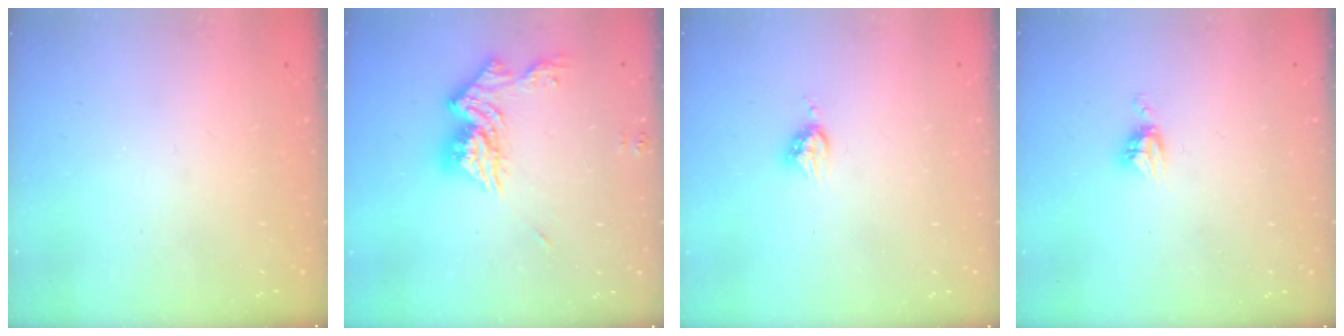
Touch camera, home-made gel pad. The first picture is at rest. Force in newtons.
{"total": 13.3, "press": 13.3, "slide": 1.3}
{"total": 5.1, "press": 5.1, "slide": 0.5}
{"total": 3.8, "press": 3.8, "slide": 0.5}